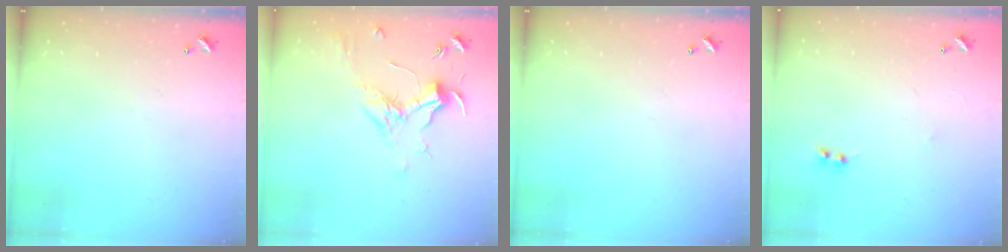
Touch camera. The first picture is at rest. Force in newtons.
{"total": 1.9, "press": 1.7, "slide": 0.7}
{"total": 0.0}
{"total": 2.0, "press": 2.0, "slide": 0.5}